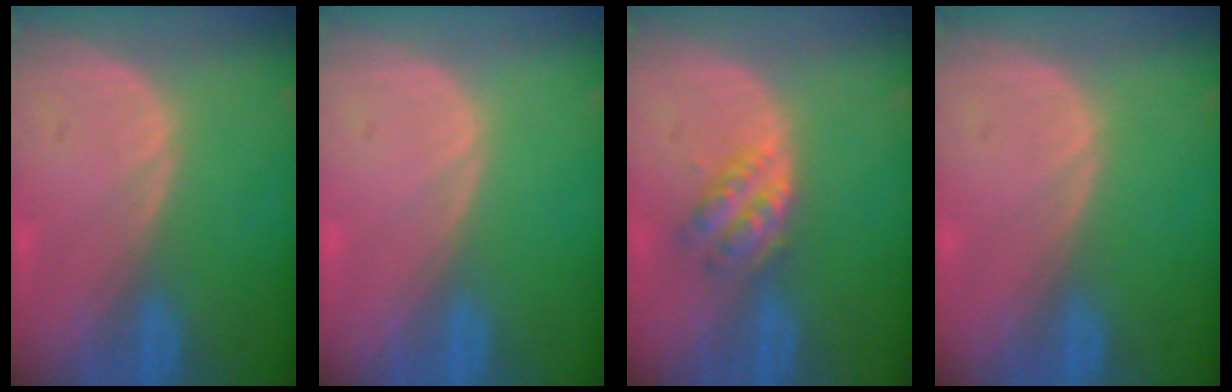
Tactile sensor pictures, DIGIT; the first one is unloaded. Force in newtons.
{"total": 0.0}
{"total": 4.7, "press": 4.2, "slide": 2.2}
{"total": 0.0}